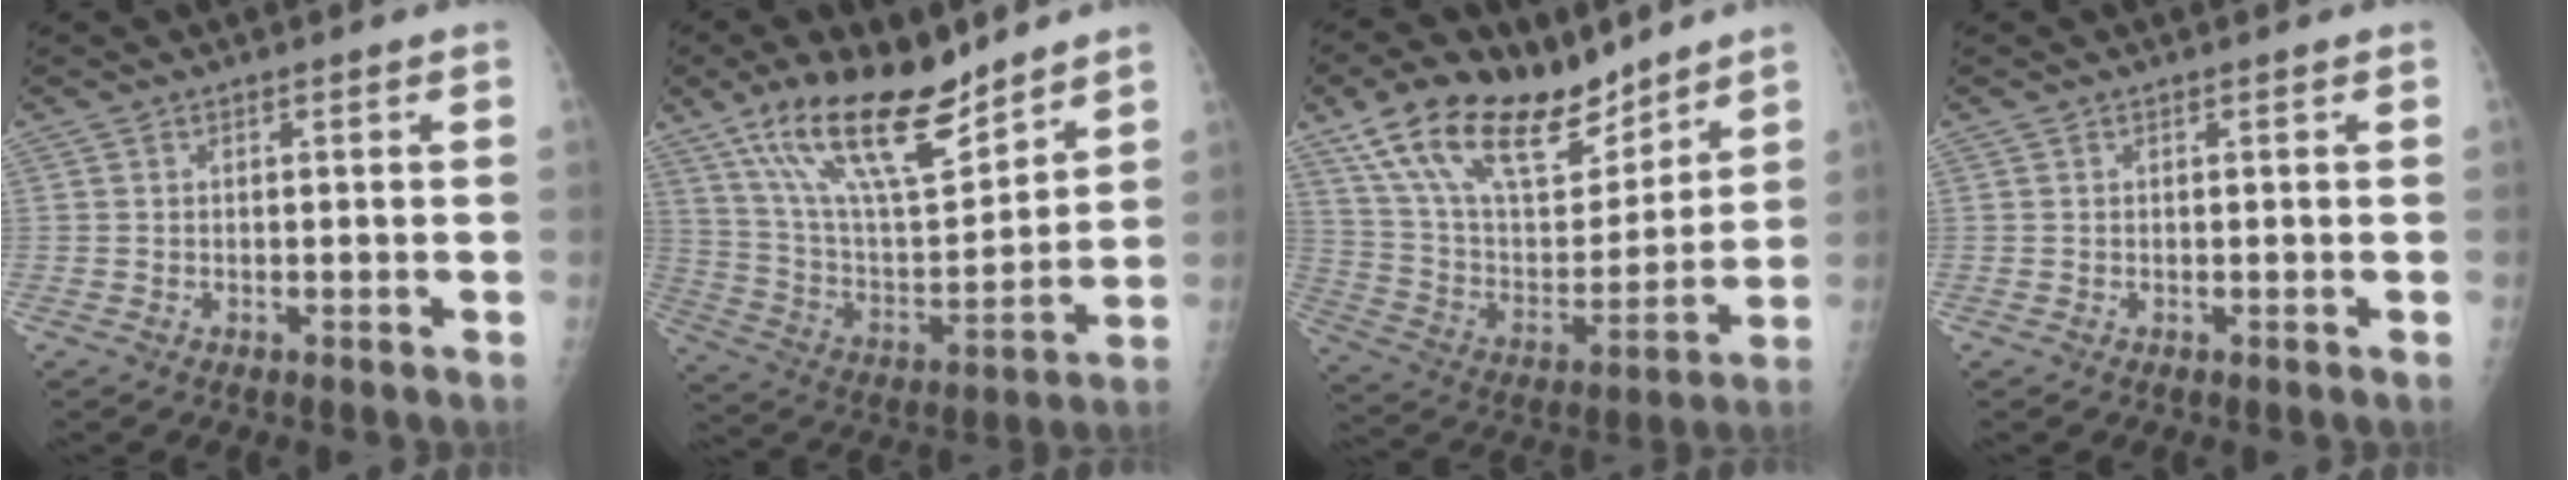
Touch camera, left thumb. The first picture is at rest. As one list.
[{"total": 21.7, "force": [15.0, 7.4, 13.8], "torque": [-0.213, -0.068, 0.274]}, {"total": 24.0, "force": [16.5, 10.8, 13.7], "torque": [-0.209, -0.048, 0.295]}, {"total": 0.0}]